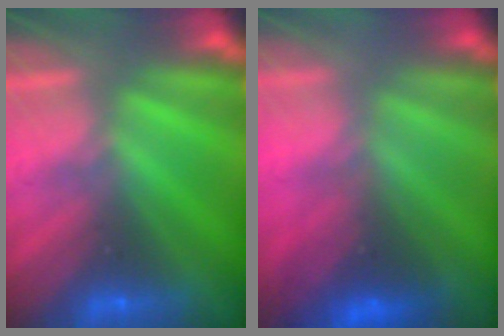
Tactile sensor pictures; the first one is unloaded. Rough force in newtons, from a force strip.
{"total": 2.5}